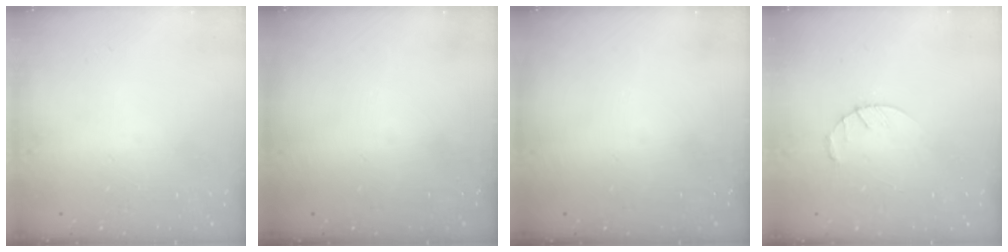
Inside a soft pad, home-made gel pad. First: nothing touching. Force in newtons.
{"total": 0.0}
{"total": 0.0}
{"total": 3.4, "press": 3.3, "slide": 0.5}